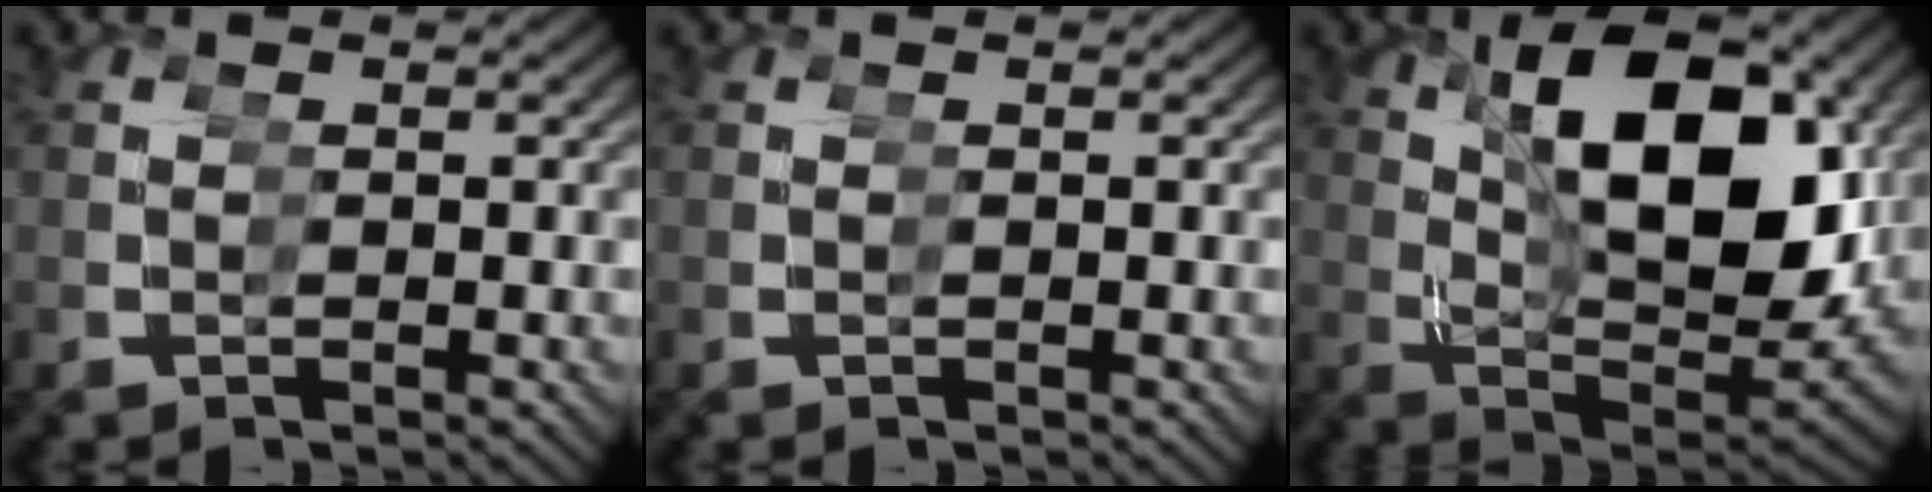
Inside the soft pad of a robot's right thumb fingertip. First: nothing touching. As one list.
[{"total": 0.0}, {"total": 14.6, "force": [2.6, 7.1, 12.4], "torque": [-0.199, 0.001, 0.055]}]